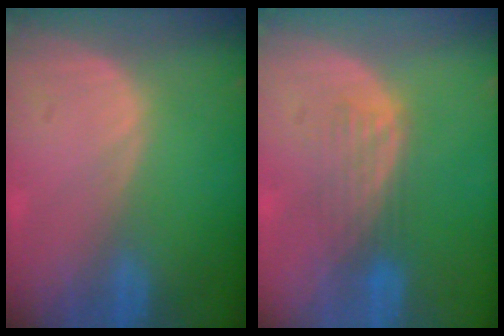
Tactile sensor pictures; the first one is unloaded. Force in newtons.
{"total": 4.5, "press": 3.9, "slide": 2.4}